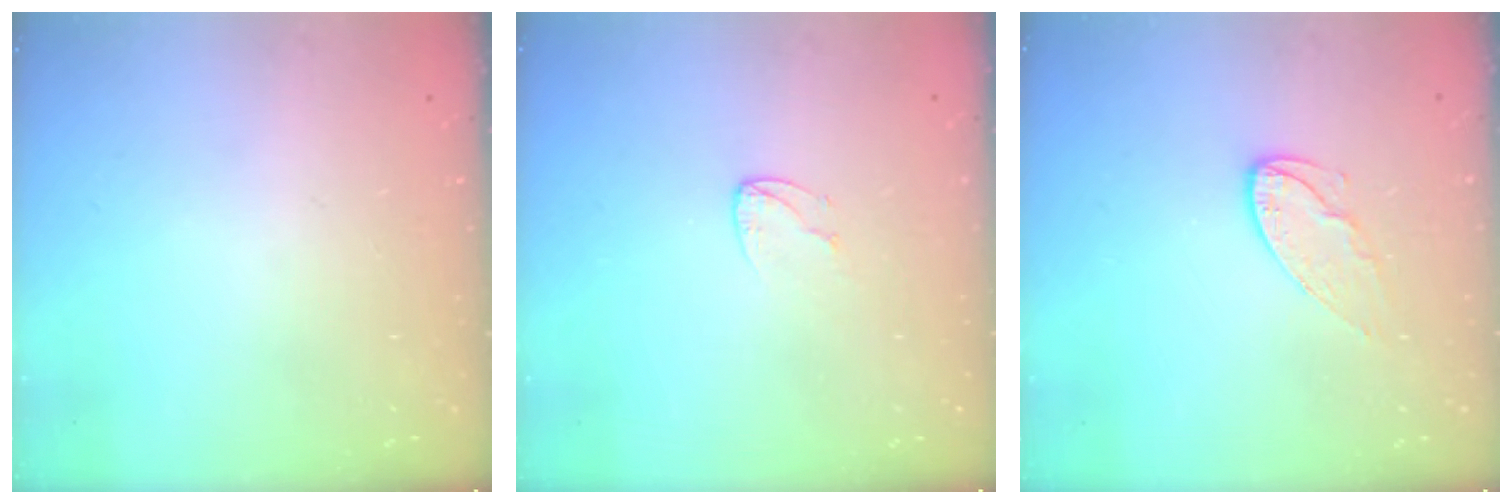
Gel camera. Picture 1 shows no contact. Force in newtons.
{"total": 4.0, "press": 4.0, "slide": 0.4}
{"total": 7.9, "press": 7.9, "slide": 0.2}